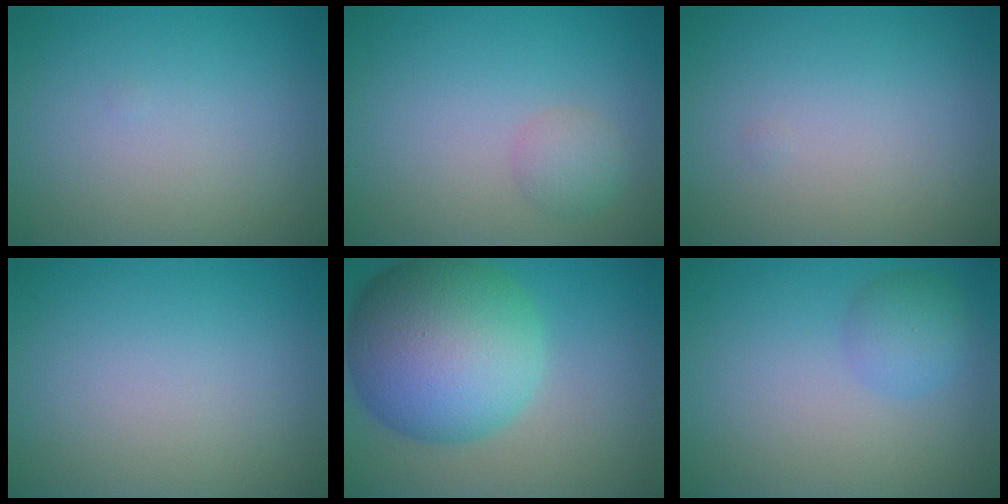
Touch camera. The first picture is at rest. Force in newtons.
{"total": 1.9, "press": 1.8, "slide": 0.1}
{"total": 0.0}
{"total": 0.0}
{"total": 14.0, "press": 14.0, "slide": 0.3}
{"total": 2.5, "press": 2.5, "slide": 0.1}